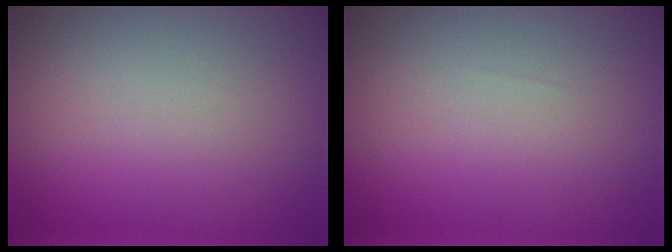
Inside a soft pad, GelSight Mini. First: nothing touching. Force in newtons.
{"total": 0.0}